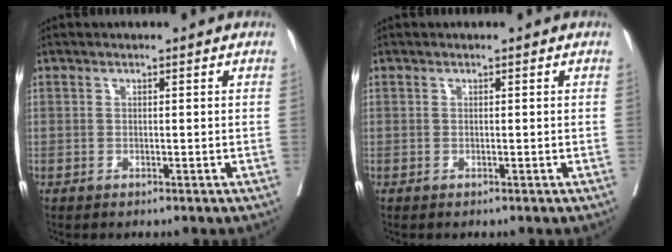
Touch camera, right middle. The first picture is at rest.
{"total": 0.0}